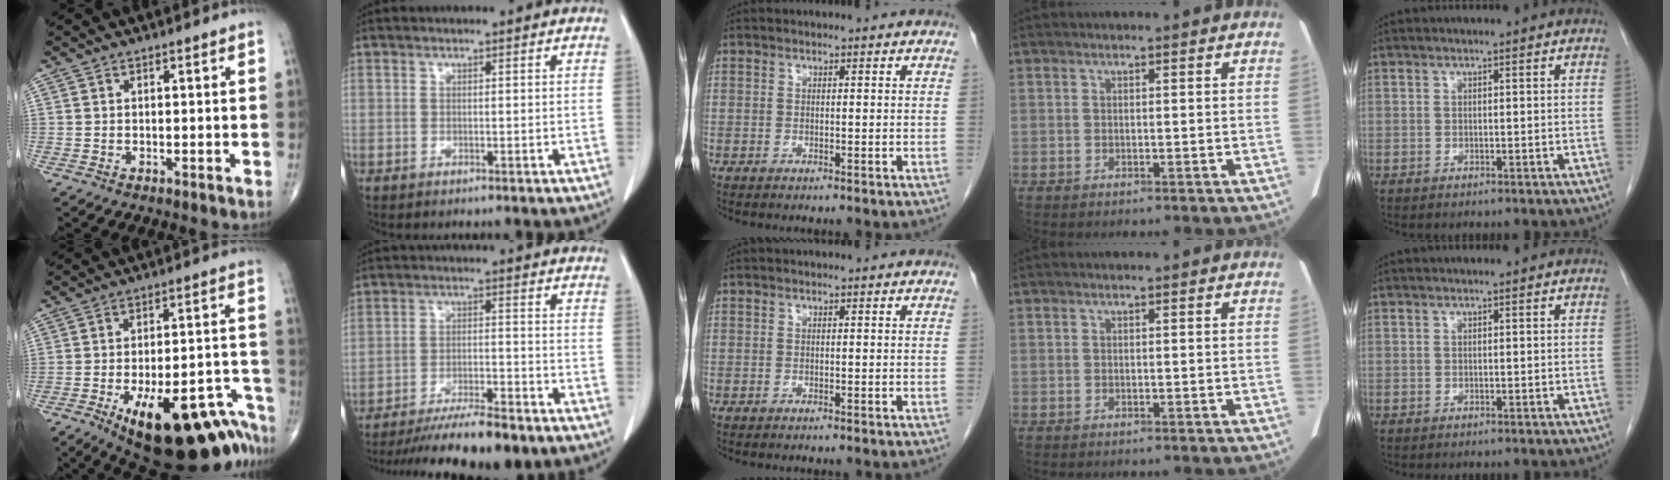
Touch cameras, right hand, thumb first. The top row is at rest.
{"thumb": {"total": 25.6, "force": [-15.4, 9.7, 18.0], "torque": [-0.160, 0.077, -0.206]}, "index": {"total": 15.0, "force": [-12.6, 2.0, 7.9], "torque": [-0.122, -0.016, -0.194]}}